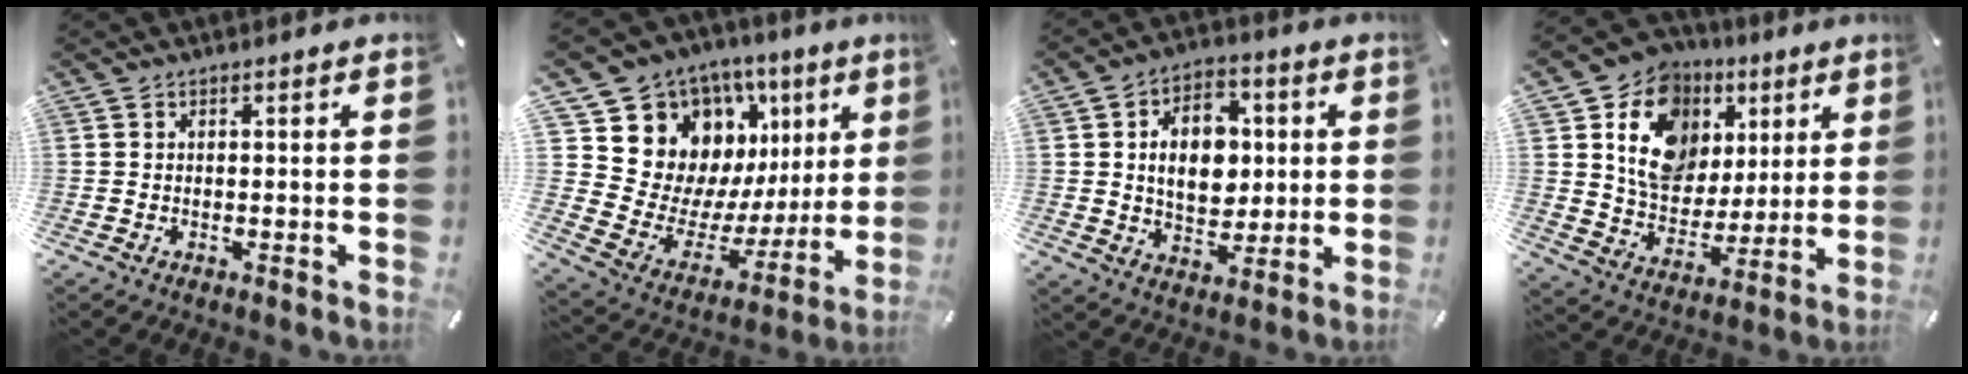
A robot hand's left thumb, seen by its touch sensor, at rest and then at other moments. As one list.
[{"total": 15.3, "force": [8.4, 12.0, 4.6], "torque": [-0.067, -0.095, 0.172]}, {"total": 12.3, "force": [1.3, 9.2, 8.0], "torque": [-0.135, 0.011, 0.023]}, {"total": 15.4, "force": [5.5, 12.9, 6.5], "torque": [-0.111, -0.019, 0.108]}]